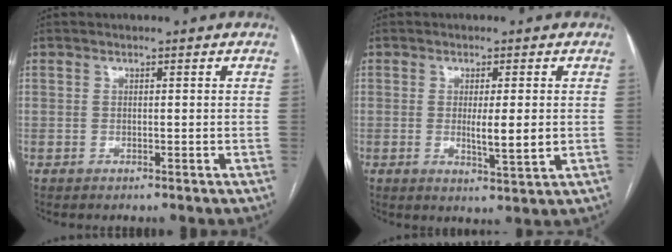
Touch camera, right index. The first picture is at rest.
{"total": 4.9, "force": [-0.1, 0.5, 4.9], "torque": [-0.080, -0.011, -0.001]}